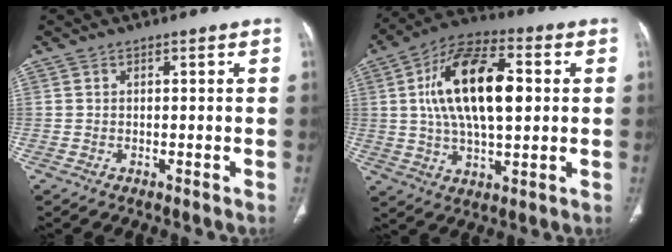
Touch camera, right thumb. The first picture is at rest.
{"total": 19.1, "force": [2.9, 9.1, 16.5], "torque": [-0.282, 0.013, 0.044]}